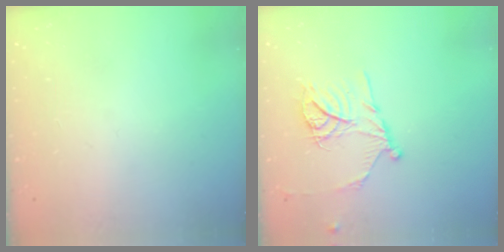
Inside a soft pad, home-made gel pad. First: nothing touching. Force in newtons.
{"total": 13.1, "press": 13.1, "slide": 1.0}